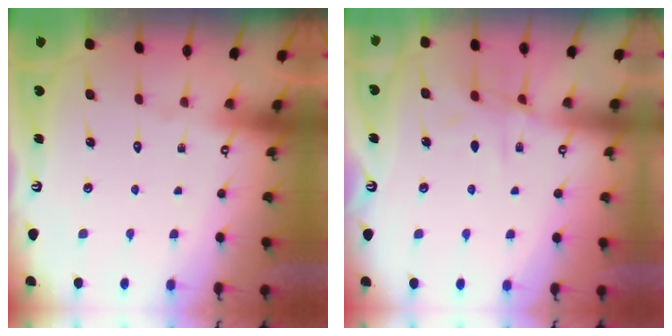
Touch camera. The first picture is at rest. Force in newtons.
{"total": 7.9, "press": 7.9, "slide": 0.5}